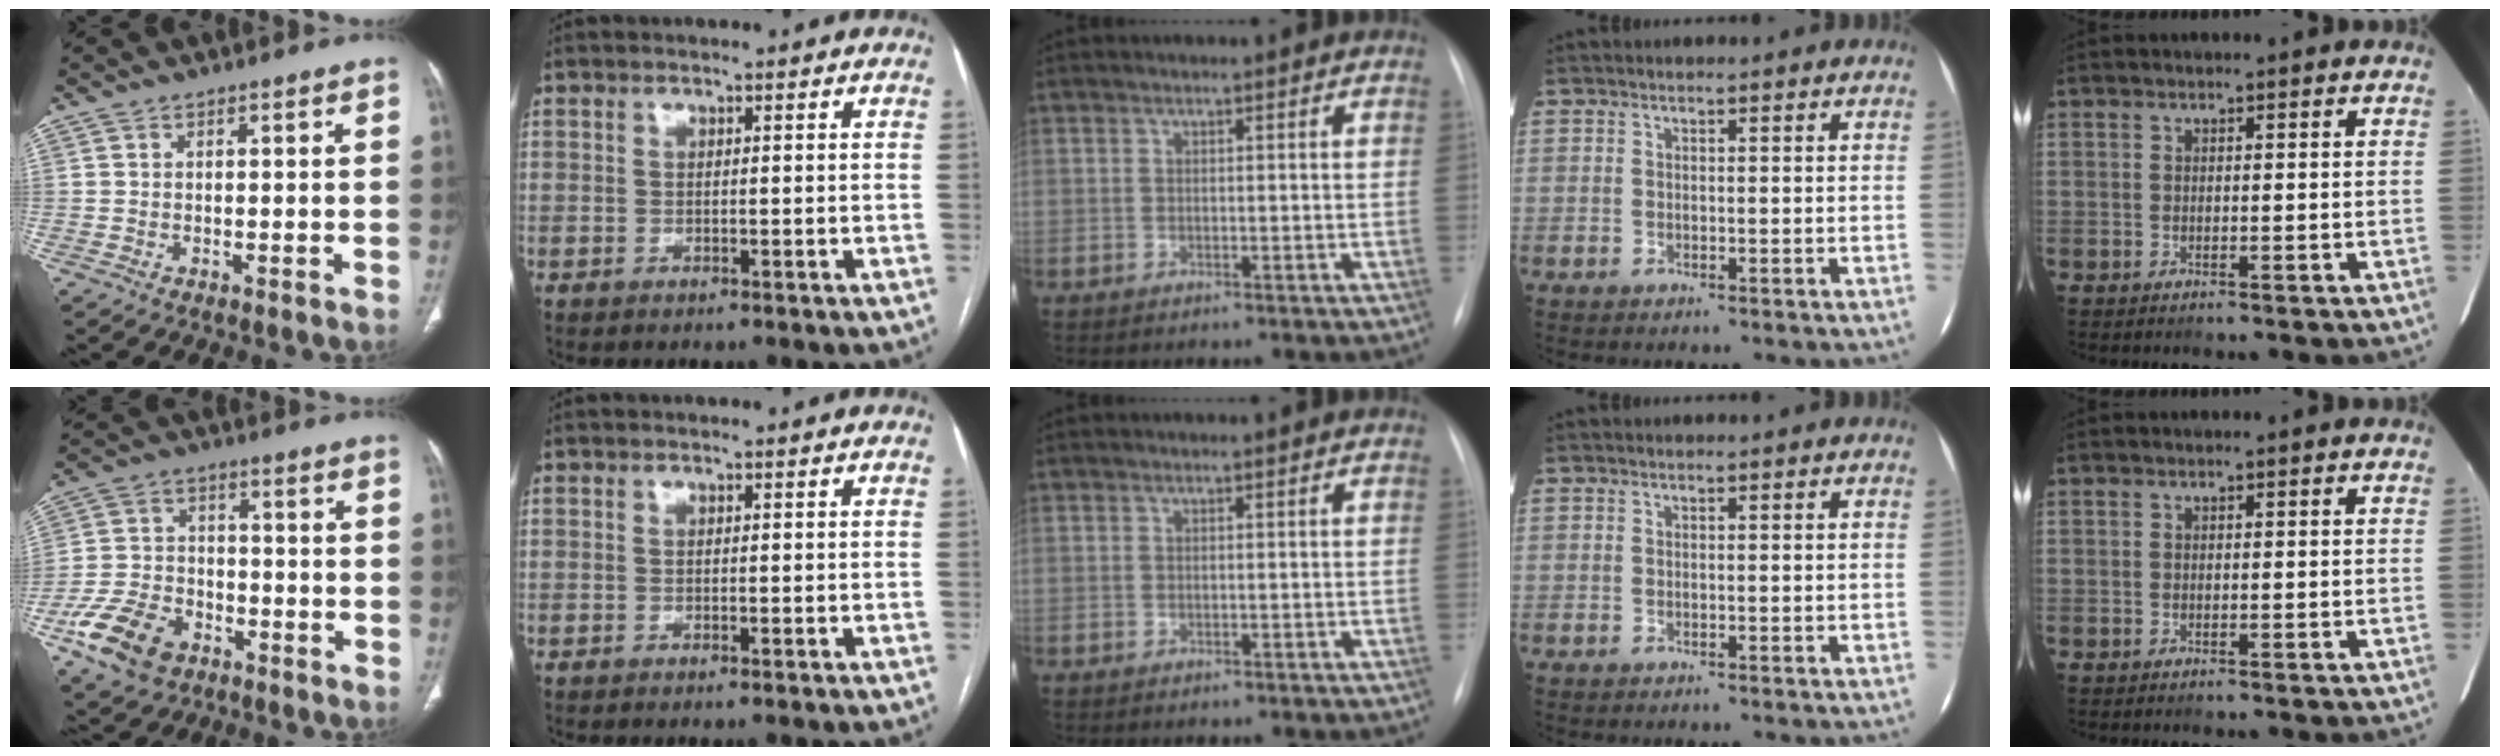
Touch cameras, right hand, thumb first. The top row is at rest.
{"thumb": {"total": 12.4, "force": [-6.6, 8.3, 6.6], "torque": [-0.116, 0.029, -0.117]}}